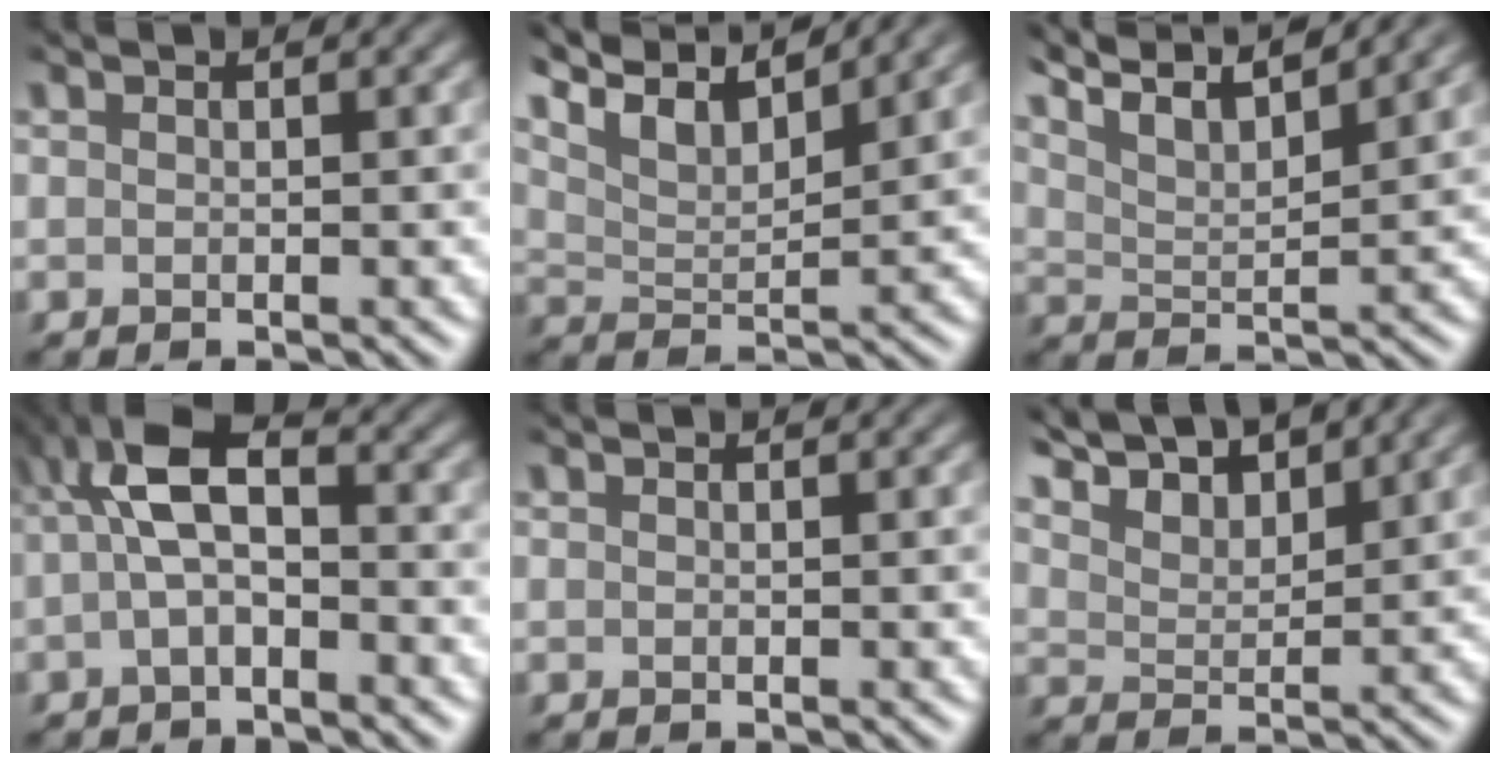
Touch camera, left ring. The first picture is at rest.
{"total": 7.4, "force": [6.2, 1.3, 3.8], "torque": [-0.076, 0.013, 0.099]}
{"total": 8.9, "force": [7.5, 1.6, 4.6], "torque": [-0.074, 0.023, 0.089]}
{"total": 4.6, "force": [-0.5, 2.2, 4.0], "torque": [-0.080, 0.017, -0.019]}
{"total": 0.0}
{"total": 7.7, "force": [6.7, 2.4, 3.0], "torque": [-0.073, 0.014, 0.104]}